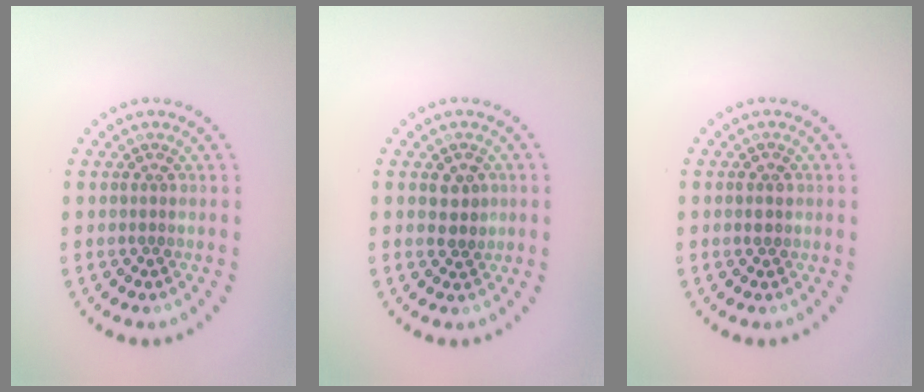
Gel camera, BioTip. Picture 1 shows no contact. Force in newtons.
{"total": 1.9, "press": 1.9, "slide": 0.5}
{"total": 1.5, "press": 1.5, "slide": 0.2}